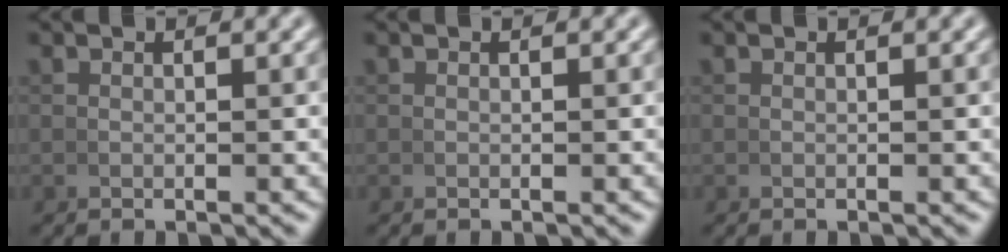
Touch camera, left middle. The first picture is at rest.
{"total": 0.0}
{"total": 0.0}